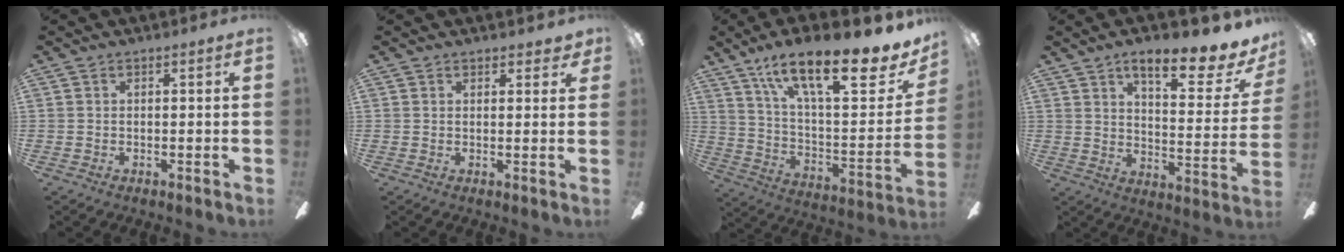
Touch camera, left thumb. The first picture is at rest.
{"total": 1.9, "force": [1.3, 0.8, 1.1], "torque": [-0.007, -0.006, 0.021]}
{"total": 22.3, "force": [15.4, 6.5, 14.7], "torque": [-0.218, -0.103, 0.251]}
{"total": 13.9, "force": [10.3, 3.9, 8.4], "torque": [-0.119, -0.070, 0.169]}